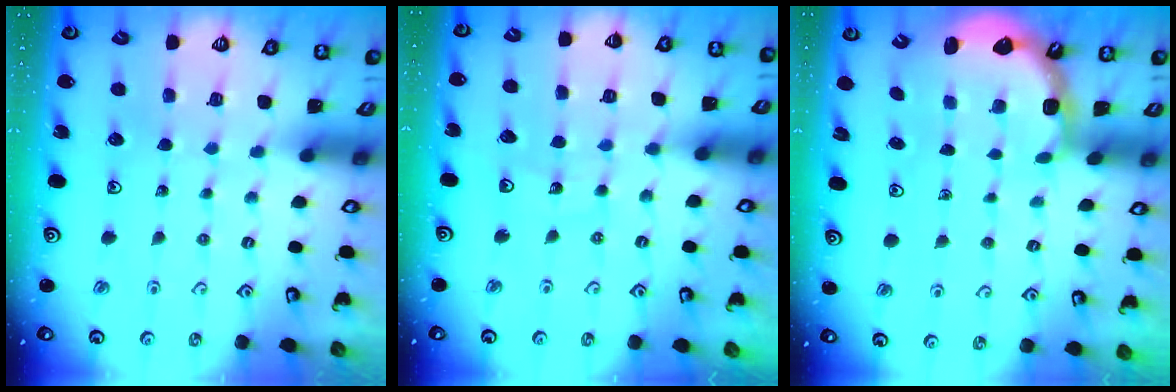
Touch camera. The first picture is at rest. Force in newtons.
{"total": 9.2, "press": 8.7, "slide": 2.9}
{"total": 2.6, "press": 2.3, "slide": 1.3}